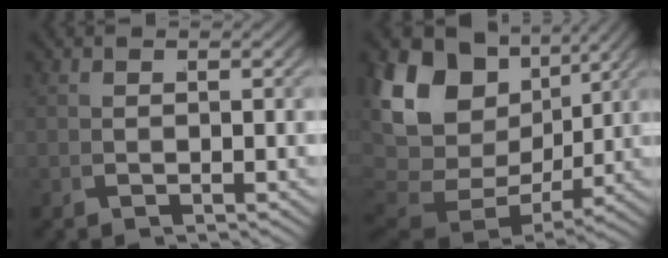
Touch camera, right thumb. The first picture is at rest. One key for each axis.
{"total": 12.9, "fx": 1.2, "fy": 8.8, "fz": 9.5, "tx": -0.221, "ty": -0.042, "tz": 0.037}